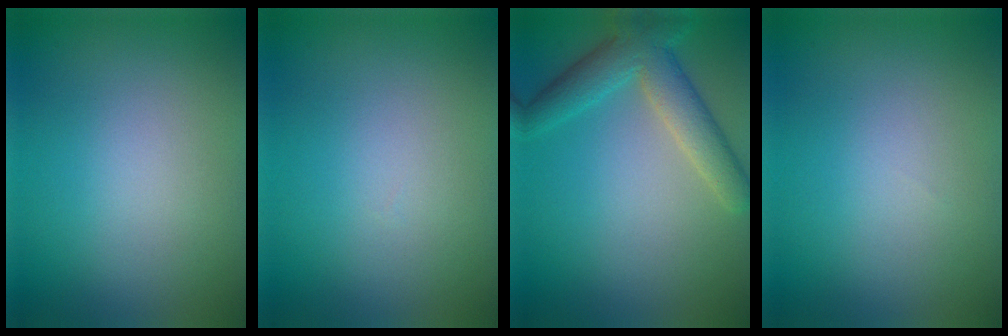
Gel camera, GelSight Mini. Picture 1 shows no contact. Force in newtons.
{"total": 0.0}
{"total": 4.9, "press": 4.9, "slide": 0.3}
{"total": 0.0}